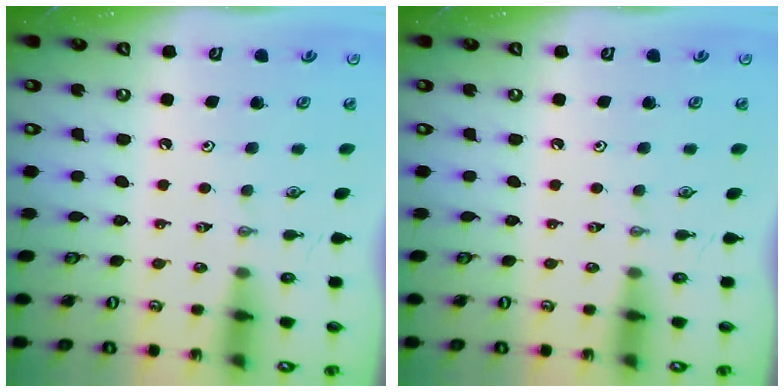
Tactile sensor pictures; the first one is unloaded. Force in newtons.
{"total": 0.0}